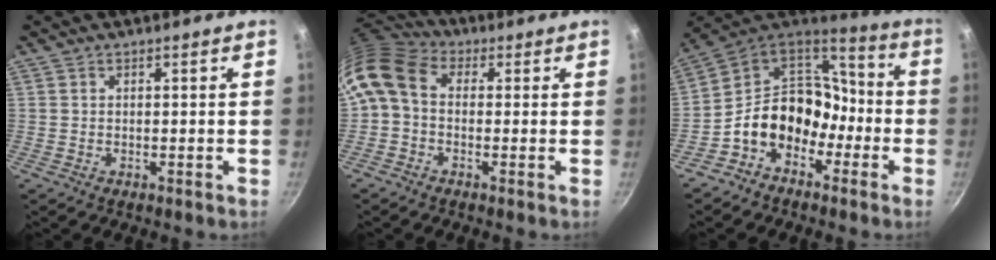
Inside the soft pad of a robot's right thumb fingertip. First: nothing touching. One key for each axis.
{"total": 9.2, "fx": 0.3, "fy": 6.9, "fz": 6.1, "tx": -0.121, "ty": 0.028, "tz": -0.015}
{"total": 15.6, "fx": -5.6, "fy": 12.1, "fz": 8.1, "tx": -0.089, "ty": 0.076, "tz": -0.117}